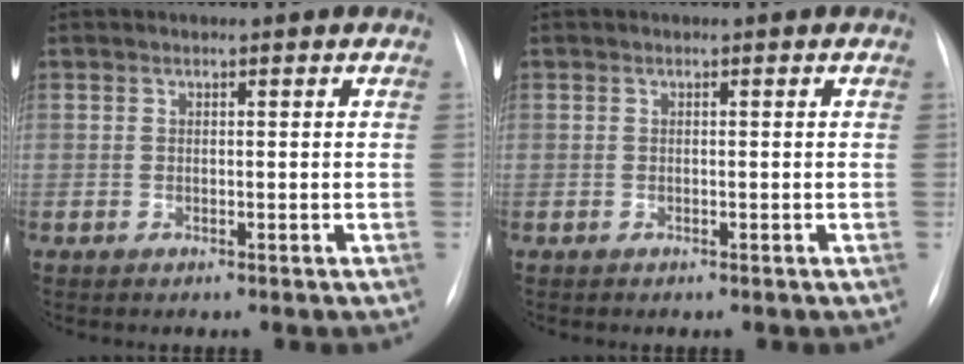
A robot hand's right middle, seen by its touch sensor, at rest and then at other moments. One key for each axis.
{"total": 0.0}